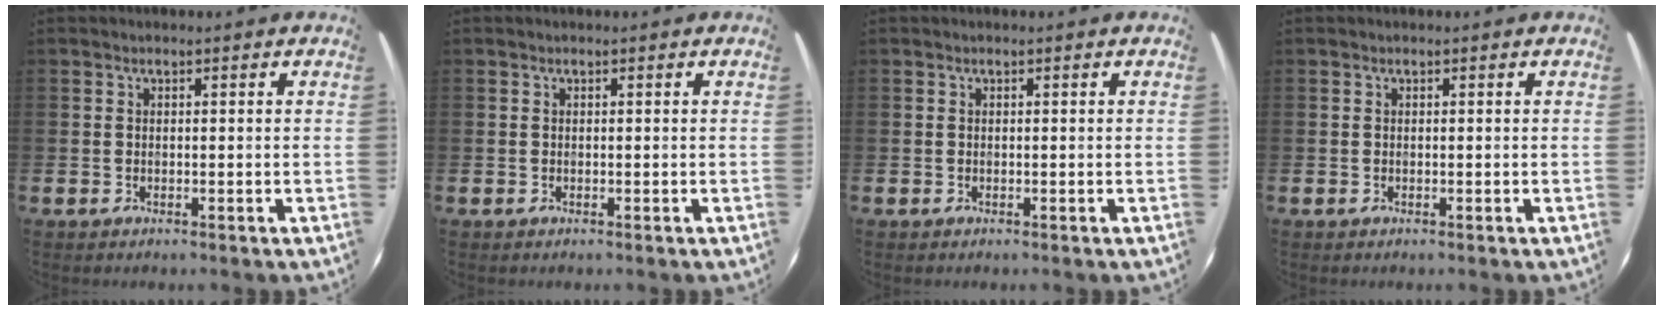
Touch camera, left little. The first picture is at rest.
{"total": 0.0}
{"total": 0.0}
{"total": 0.0}